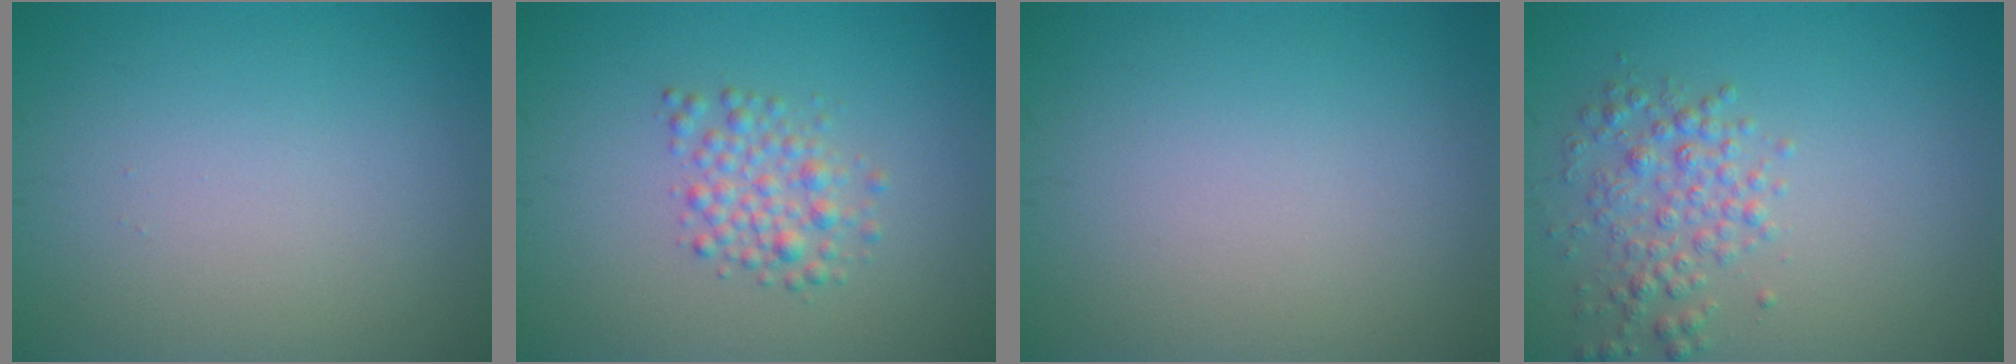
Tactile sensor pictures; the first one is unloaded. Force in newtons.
{"total": 2.5, "press": 2.5, "slide": 0.0}
{"total": 0.0}
{"total": 2.8, "press": 2.8, "slide": 0.1}